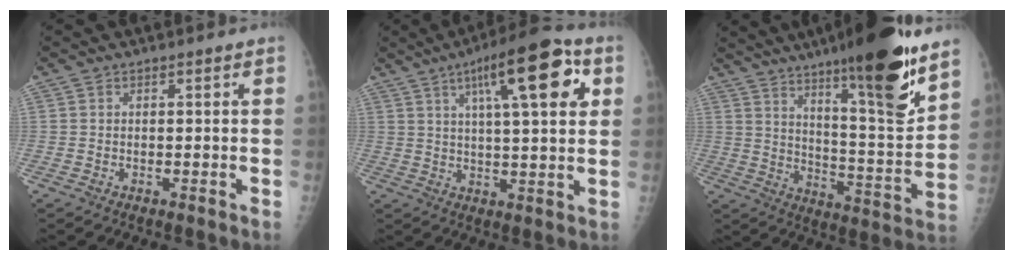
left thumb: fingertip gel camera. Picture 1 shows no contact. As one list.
[{"total": 16.4, "force": [6.5, 4.4, 14.3], "torque": [-0.192, -0.005, 0.093]}, {"total": 21.7, "force": [14.0, 3.4, 16.2], "torque": [-0.221, -0.080, 0.221]}]